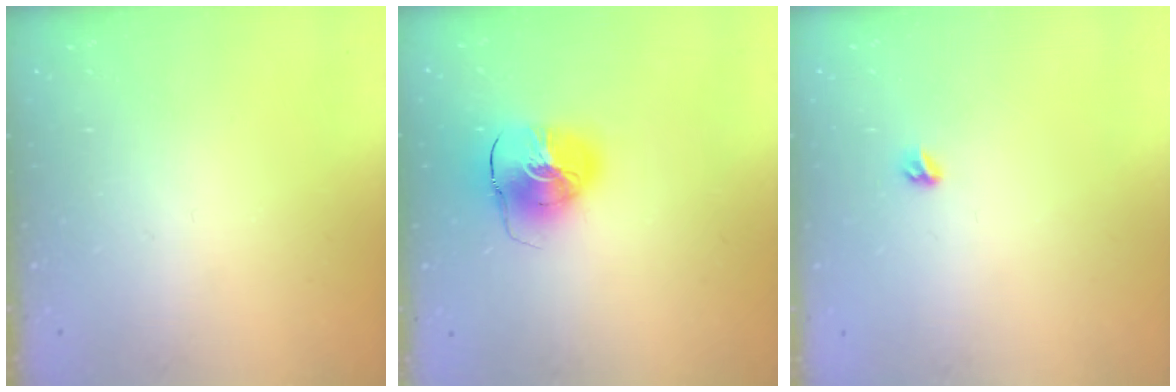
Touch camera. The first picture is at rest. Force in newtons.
{"total": 11.5, "press": 11.4, "slide": 1.5}
{"total": 3.4, "press": 3.3, "slide": 0.8}